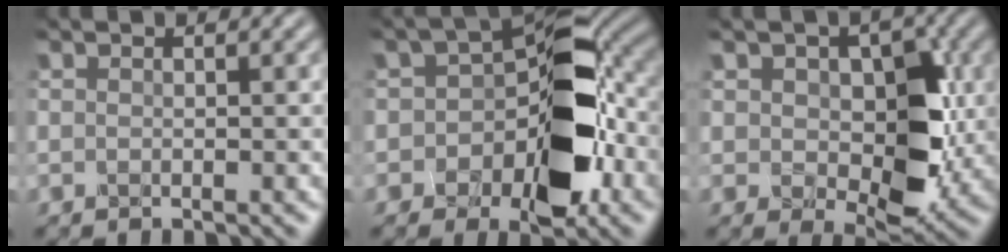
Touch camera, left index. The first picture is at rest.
{"total": 9.4, "force": [-2.2, 5.7, 7.1], "torque": [-0.090, 0.010, -0.044]}
{"total": 6.7, "force": [0.4, 4.4, 5.0], "torque": [-0.074, -0.010, 0.006]}